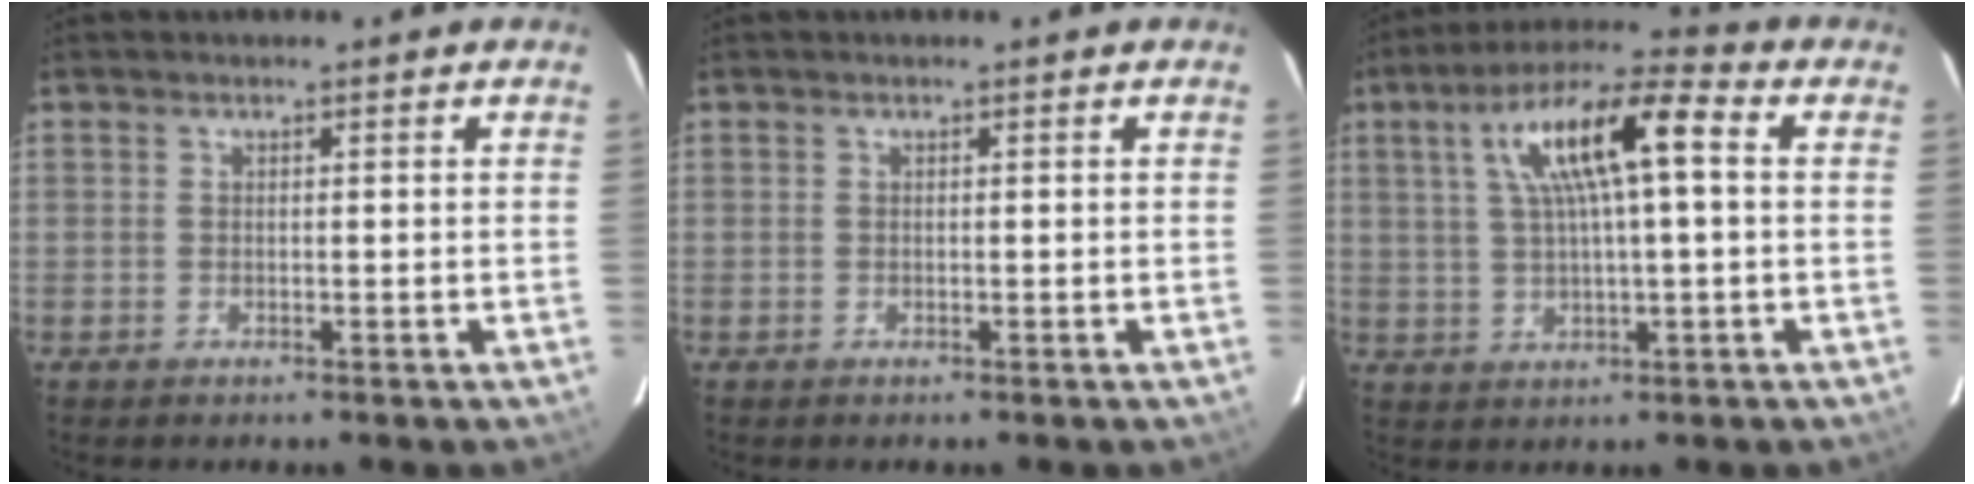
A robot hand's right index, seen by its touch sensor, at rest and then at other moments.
{"total": 0.0}
{"total": 13.2, "force": [3.3, 2.9, 12.4], "torque": [-0.222, 0.028, 0.055]}